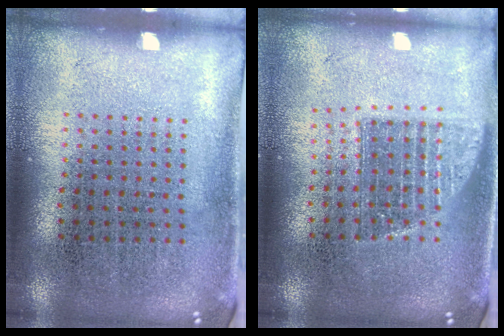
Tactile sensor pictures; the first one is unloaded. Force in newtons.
{"total": 1.2, "press": 1.0, "slide": 0.7}